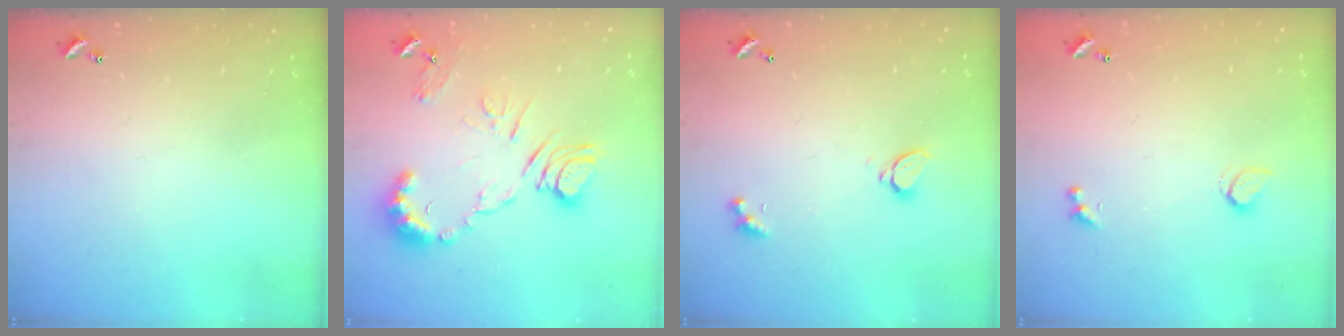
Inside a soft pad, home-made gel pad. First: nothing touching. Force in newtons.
{"total": 11.5, "press": 11.5, "slide": 0.6}
{"total": 1.7, "press": 1.7, "slide": 0.3}
{"total": 1.3, "press": 1.2, "slide": 0.4}